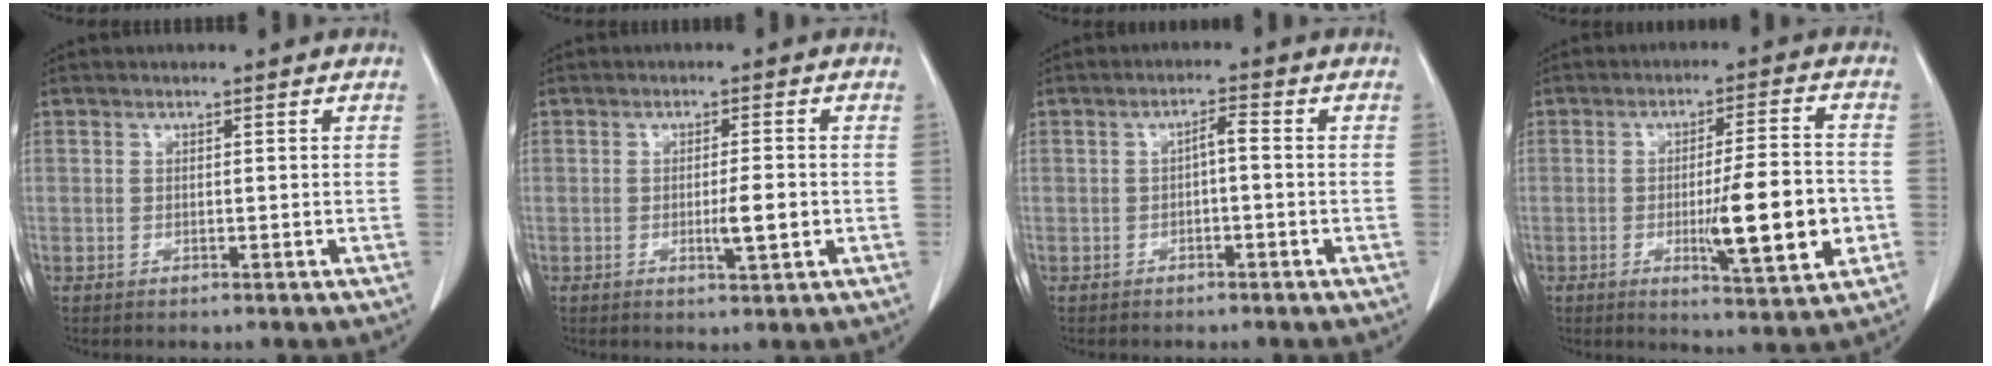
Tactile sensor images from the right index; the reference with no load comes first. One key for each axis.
{"total": 3.7, "fx": -0.7, "fy": 0.3, "fz": 3.6, "tx": -0.057, "ty": -0.002, "tz": -0.010}
{"total": 2.1, "fx": -0.3, "fy": 0.4, "fz": 2.0, "tx": -0.035, "ty": 0.007, "tz": -0.006}
{"total": 11.9, "fx": -2.7, "fy": 1.2, "fz": 11.5, "tx": -0.168, "ty": -0.008, "tz": -0.039}